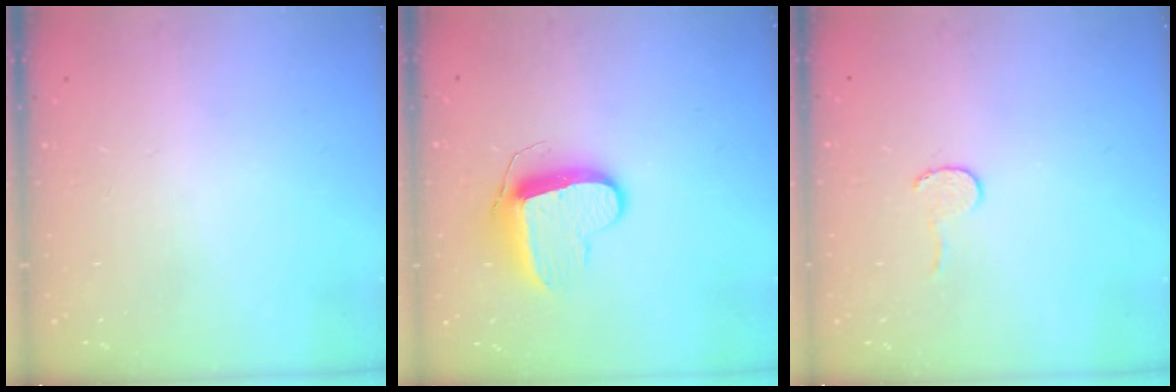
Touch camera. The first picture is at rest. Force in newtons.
{"total": 10.1, "press": 10.1, "slide": 0.3}
{"total": 3.7, "press": 3.7, "slide": 0.4}